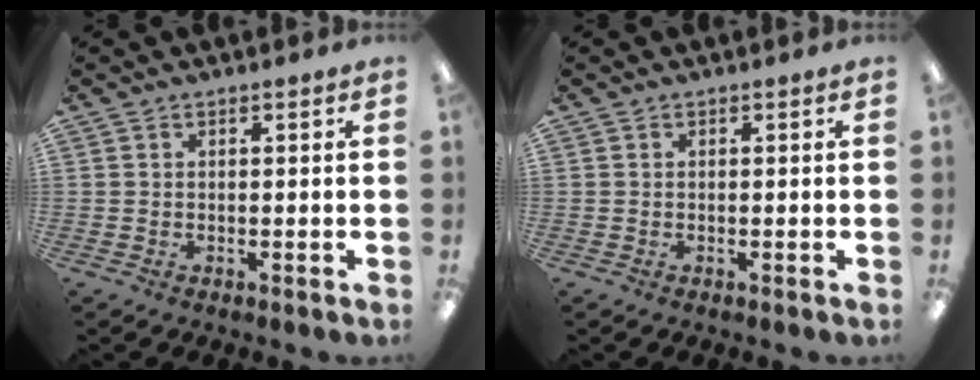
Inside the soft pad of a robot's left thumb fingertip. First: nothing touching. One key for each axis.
{"total": 0.0}